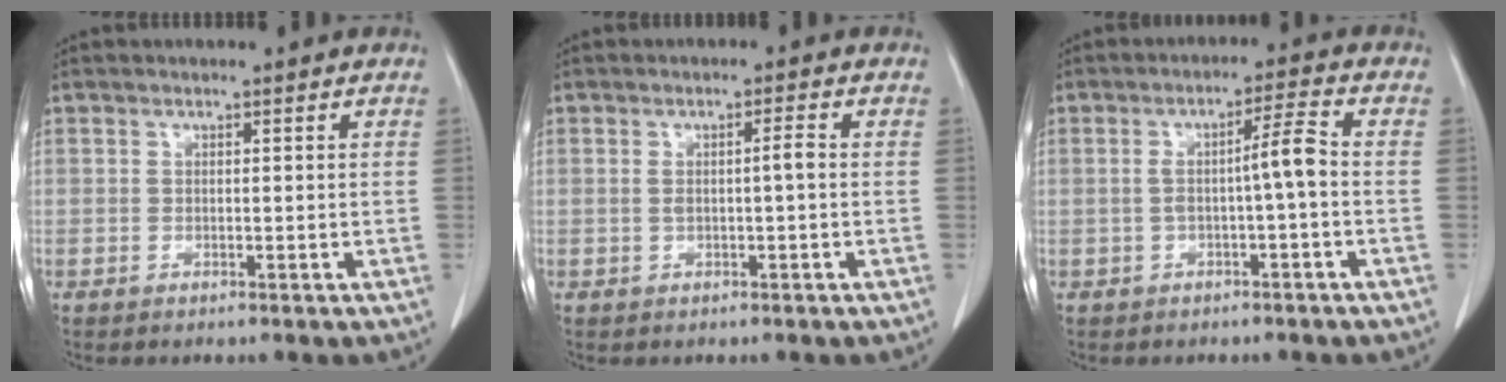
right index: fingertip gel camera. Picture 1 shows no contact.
{"total": 2.3, "force": [-0.1, 0.1, 2.3], "torque": [-0.041, 0.006, 0.001]}
{"total": 4.7, "force": [-0.7, -0.1, 4.6], "torque": [-0.076, 0.017, -0.009]}